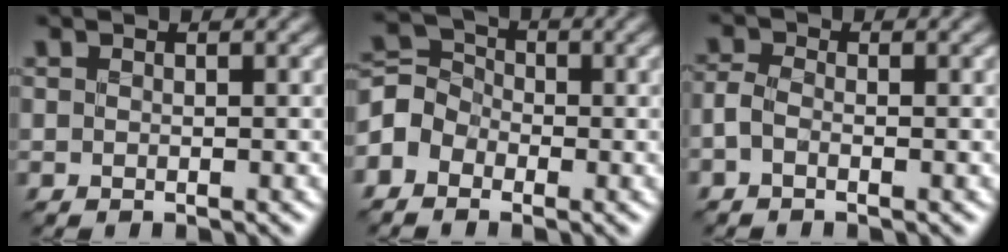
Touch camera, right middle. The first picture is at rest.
{"total": 3.0, "force": [-1.8, 2.3, 0.3], "torque": [0.012, 0.009, -0.053]}
{"total": 1.2, "force": [-1.0, 0.3, 0.4], "torque": [-0.004, 0.000, -0.032]}